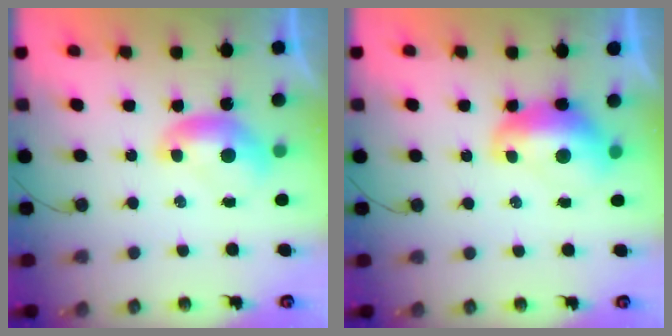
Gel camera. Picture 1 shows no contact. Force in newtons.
{"total": 2.2, "press": 2.1, "slide": 0.6}